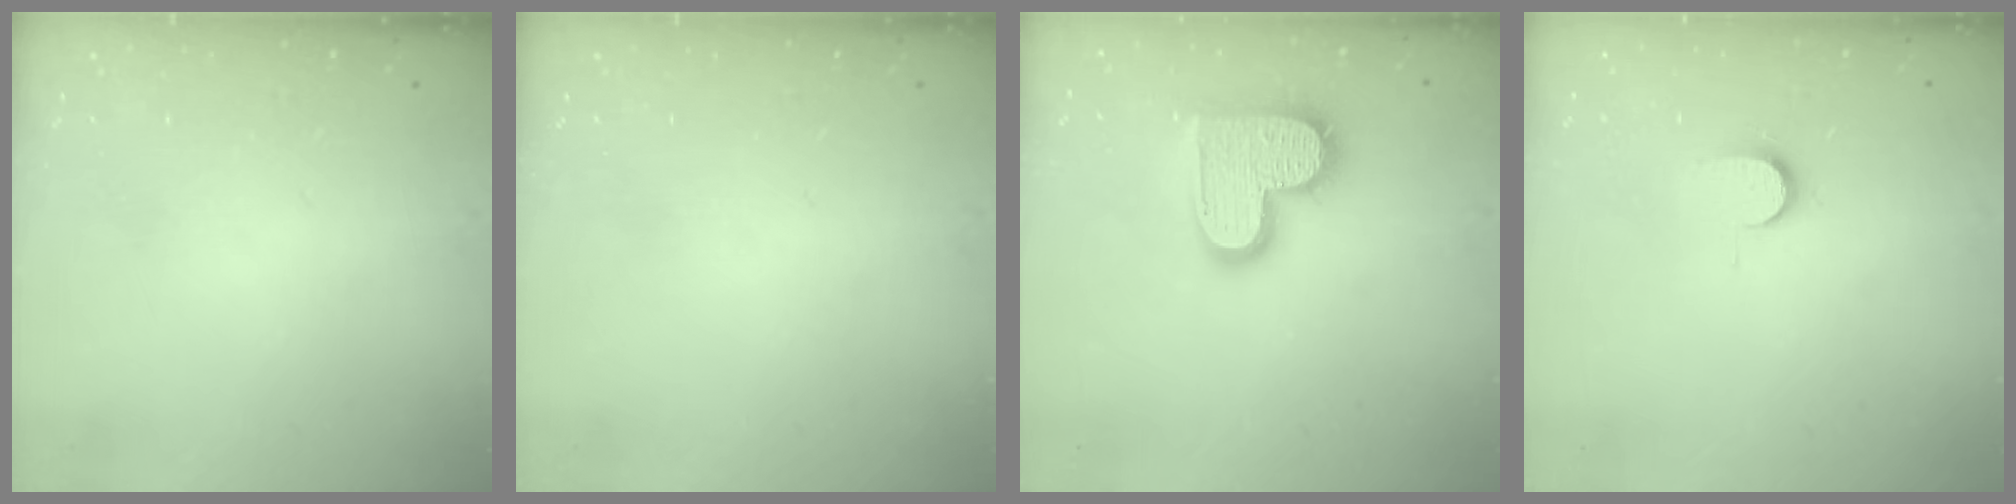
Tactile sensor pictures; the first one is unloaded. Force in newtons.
{"total": 0.0}
{"total": 14.8, "press": 14.7, "slide": 0.8}
{"total": 6.8, "press": 6.8, "slide": 0.5}